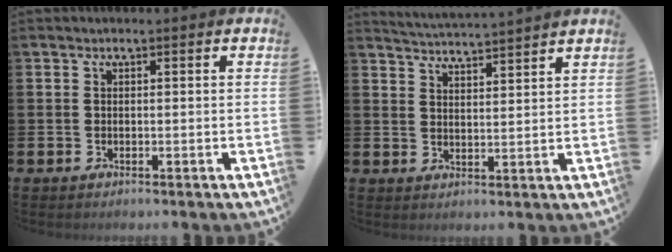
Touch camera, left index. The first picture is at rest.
{"total": 4.4, "force": [4.3, -0.9, 0.0], "torque": [-0.015, -0.028, 0.076]}